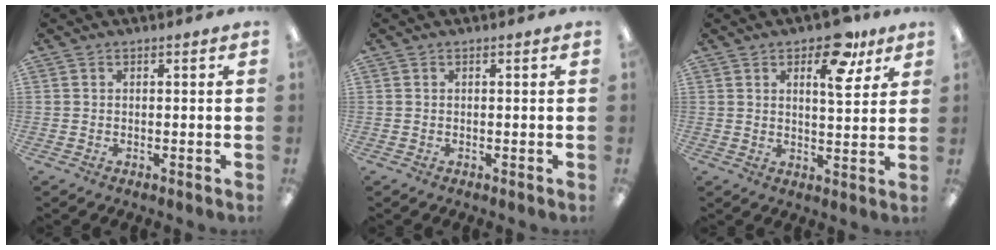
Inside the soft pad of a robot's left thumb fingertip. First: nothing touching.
{"total": 0.0}
{"total": 11.5, "force": [6.8, 5.2, 7.8], "torque": [-0.095, -0.027, 0.109]}